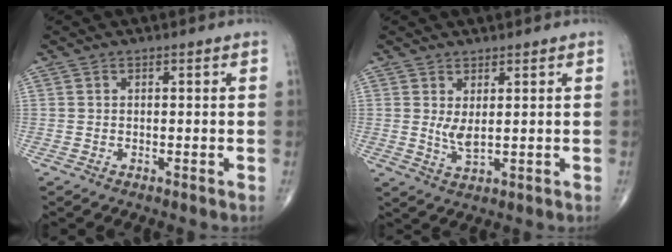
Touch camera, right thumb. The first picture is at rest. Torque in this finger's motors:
{"motor_torque": [1.26, 2.16, -0.06, -0.11, 0.00]}